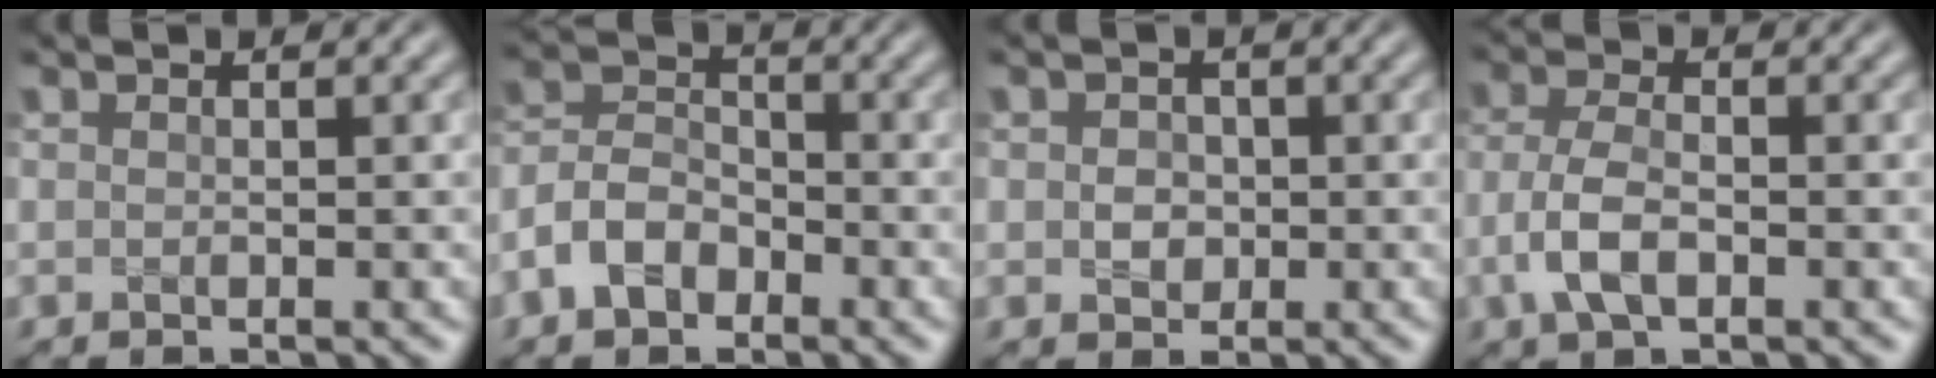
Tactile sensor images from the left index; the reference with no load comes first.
{"total": 4.4, "force": [-2.4, 2.8, 2.3], "torque": [-0.048, 0.006, -0.057]}
{"total": 1.8, "force": [0.0, 1.5, 0.9], "torque": [-0.015, -0.001, -0.003]}
{"total": 3.8, "force": [-1.2, 1.9, 3.1], "torque": [-0.069, 0.000, -0.031]}